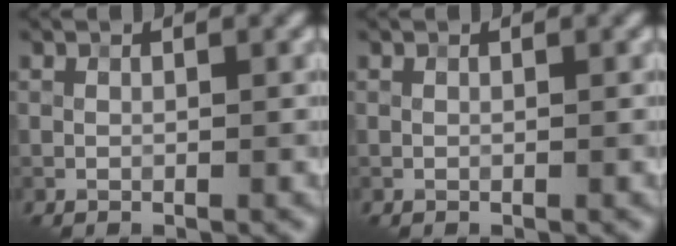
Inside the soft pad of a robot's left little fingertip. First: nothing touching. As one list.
[{"total": 0.0}]